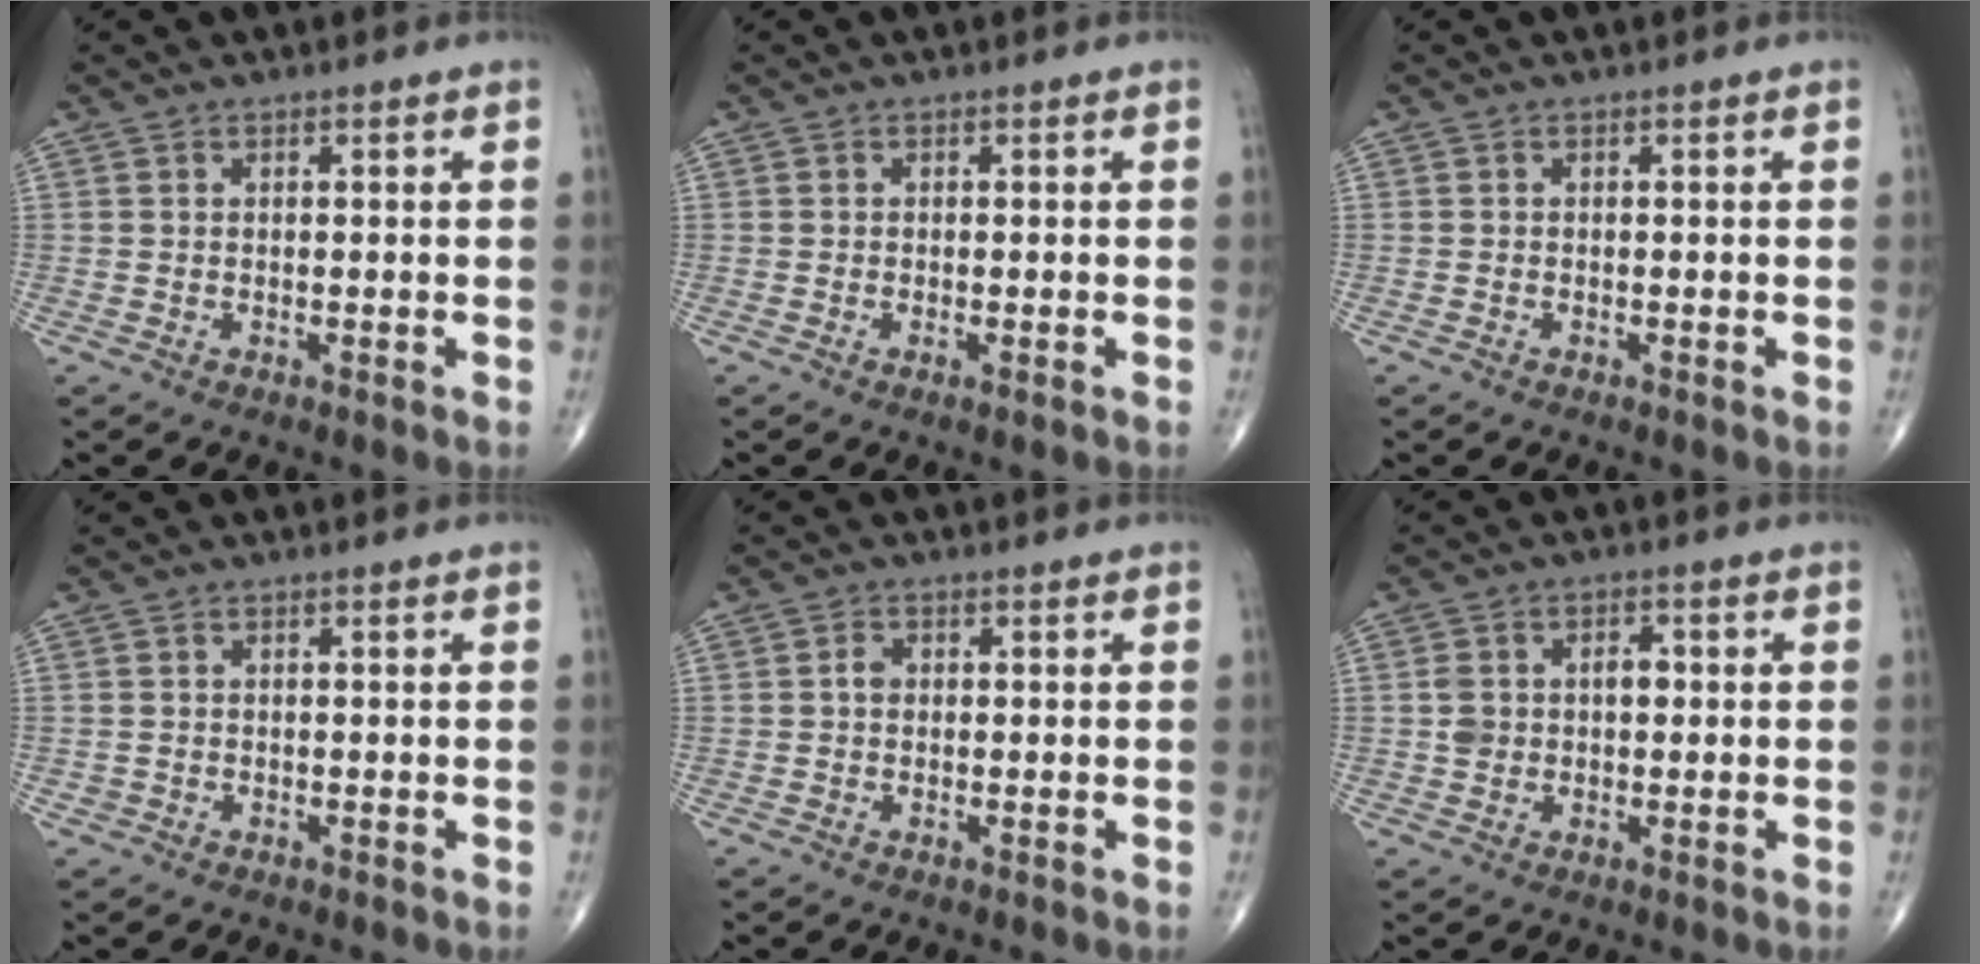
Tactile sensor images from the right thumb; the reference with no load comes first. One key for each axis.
{"total": 0.8, "fx": -0.3, "fy": 0.0, "fz": 0.7, "tx": -0.016, "ty": -0.003, "tz": -0.007}
{"total": 0.0}
{"total": 0.8, "fx": -0.2, "fy": 0.7, "fz": 0.0, "tx": 0.005, "ty": 0.005, "tz": -0.005}
{"total": 1.5, "fx": 0.0, "fy": 1.2, "fz": 0.9, "tx": -0.009, "ty": 0.004, "tz": -0.004}
{"total": 5.3, "fx": 0.2, "fy": 3.9, "fz": 3.7, "tx": -0.055, "ty": 0.019, "tz": 0.006}